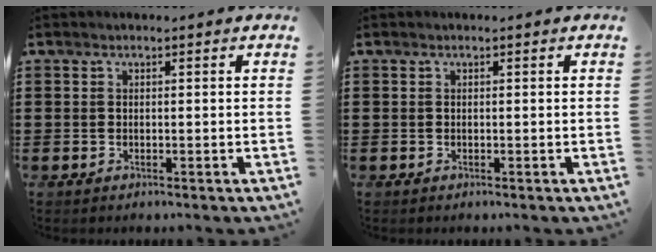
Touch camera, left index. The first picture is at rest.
{"total": 0.0}